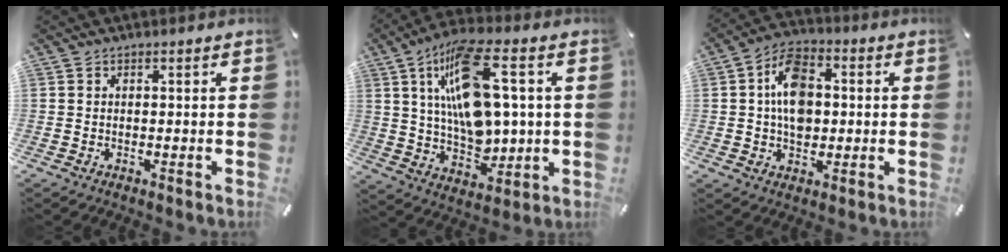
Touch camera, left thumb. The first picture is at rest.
{"total": 18.2, "force": [4.2, 9.7, 14.8], "torque": [-0.274, 0.001, 0.071]}
{"total": 10.7, "force": [0.7, 7.6, 7.5], "torque": [-0.130, 0.010, 0.013]}